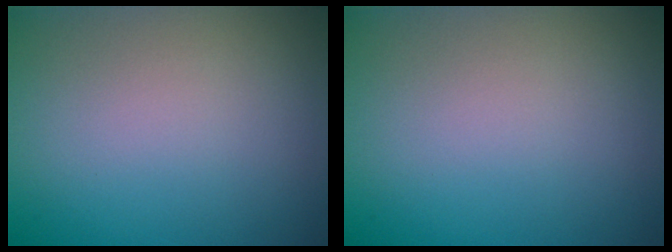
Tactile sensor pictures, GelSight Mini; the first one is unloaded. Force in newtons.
{"total": 0.0}